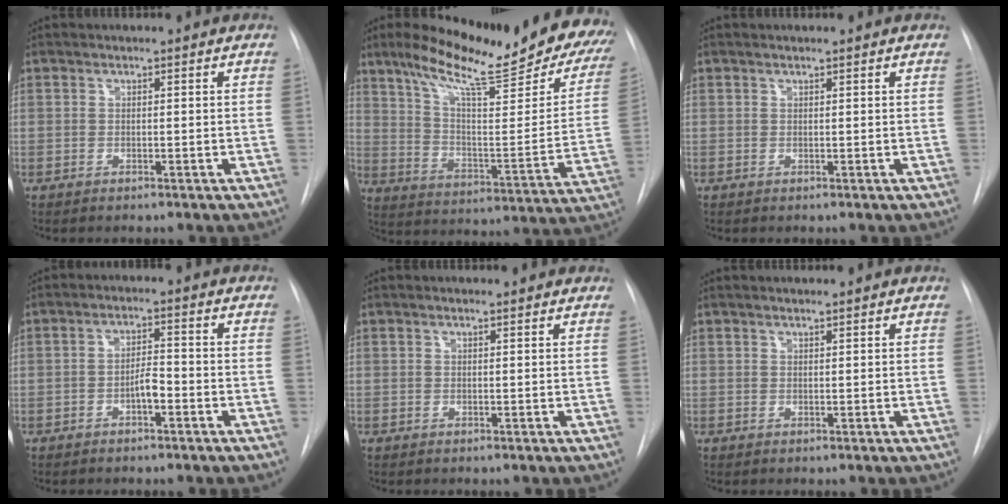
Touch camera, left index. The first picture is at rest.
{"total": 27.5, "force": [20.7, 4.4, 17.6], "torque": [-0.264, -0.036, 0.281]}
{"total": 0.6, "force": [0.5, 0.0, 0.3], "torque": [-0.008, 0.007, 0.011]}
{"total": 3.1, "force": [-1.4, 0.8, 2.6], "torque": [-0.044, 0.007, -0.024]}
{"total": 1.3, "force": [1.2, 0.2, 0.5], "torque": [-0.013, 0.011, 0.013]}
{"total": 1.5, "force": [1.3, 0.1, 0.8], "torque": [-0.012, 0.014, 0.022]}